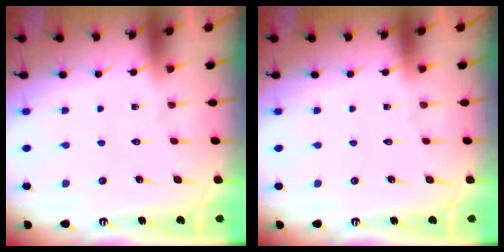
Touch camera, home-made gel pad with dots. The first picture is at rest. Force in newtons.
{"total": 0.0}